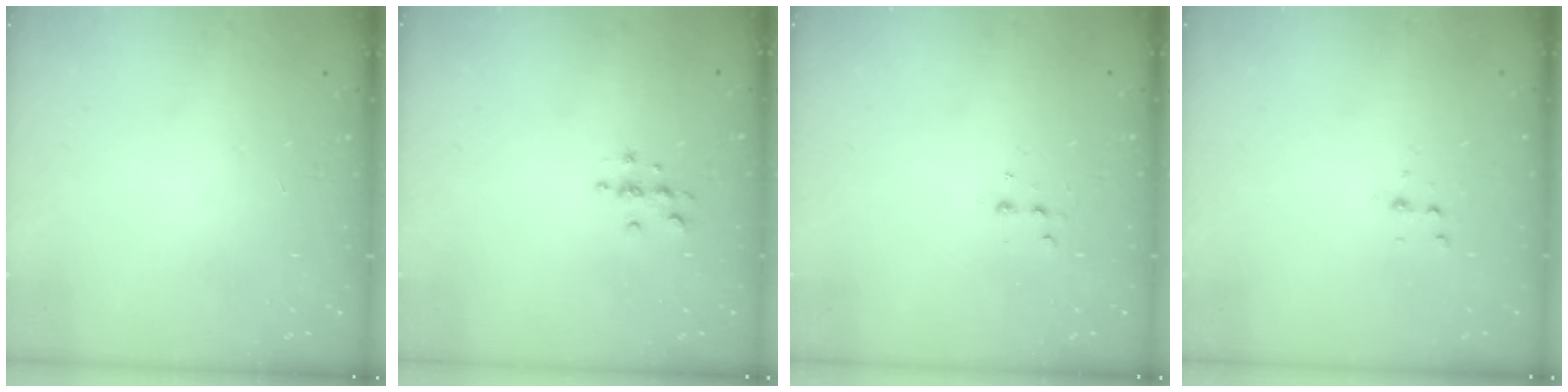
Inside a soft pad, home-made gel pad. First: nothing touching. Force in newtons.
{"total": 3.7, "press": 3.7, "slide": 0.4}
{"total": 2.8, "press": 2.7, "slide": 0.6}
{"total": 3.6, "press": 3.5, "slide": 0.9}